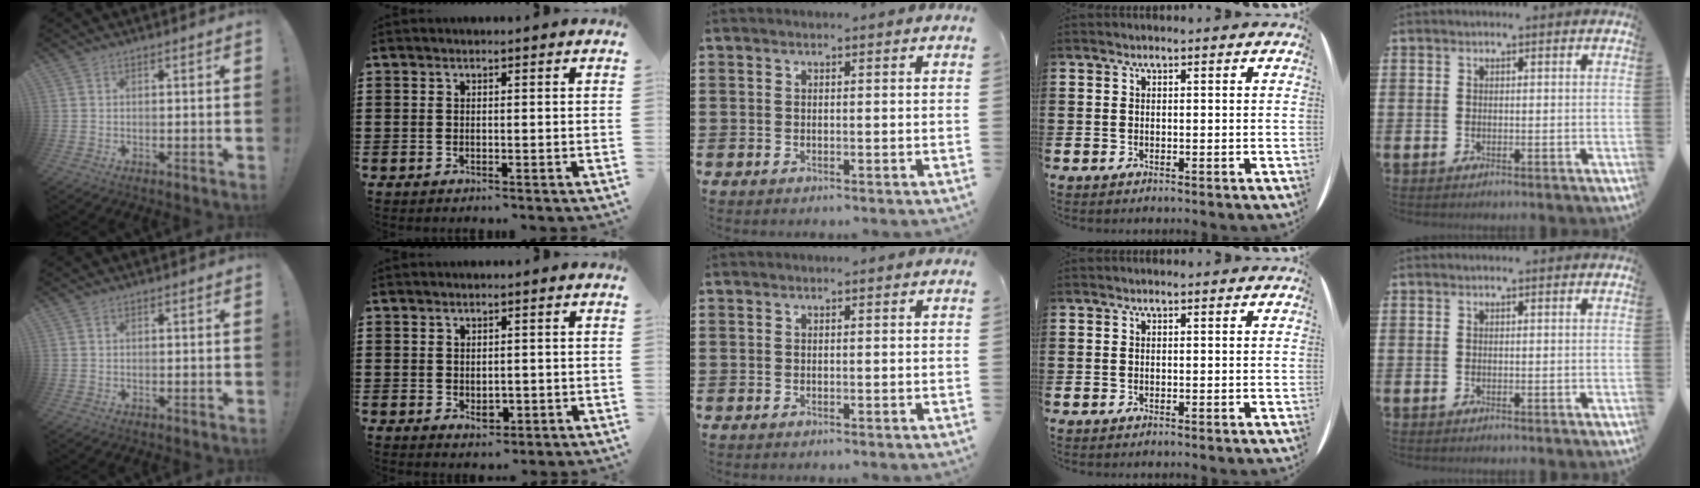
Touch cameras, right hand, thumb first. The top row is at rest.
{"index": {"total": 2.0, "force": [0.0, 1.4, 1.4], "torque": [-0.020, -0.002, -0.001]}}